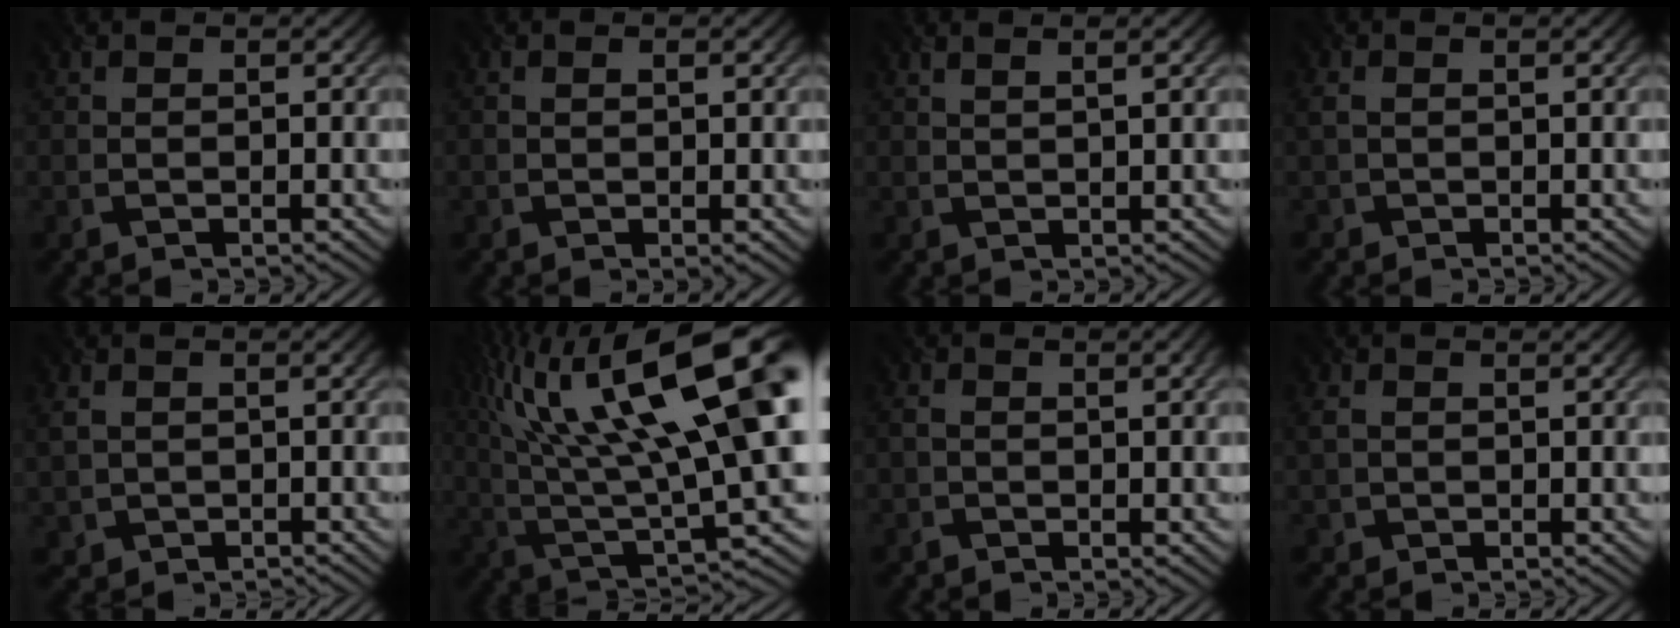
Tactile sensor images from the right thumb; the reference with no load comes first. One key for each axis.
{"total": 1.4, "fx": 0.3, "fy": 0.1, "fz": 1.4, "tx": -0.023, "ty": 0.004, "tz": 0.006}
{"total": 2.7, "fx": 1.4, "fy": 0.5, "fz": 2.3, "tx": -0.028, "ty": 0.008, "tz": 0.016}
{"total": 2.0, "fx": 0.6, "fy": 1.0, "fz": 1.6, "tx": -0.040, "ty": 0.005, "tz": 0.008}
{"total": 3.9, "fx": 0.1, "fy": 2.8, "fz": 2.7, "tx": -0.068, "ty": -0.009, "tz": 0.004}
{"total": 20.6, "fx": 7.2, "fy": 6.2, "fz": 18.2, "tx": -0.330, "ty": 0.034, "tz": 0.132}
{"total": 2.9, "fx": 0.0, "fy": 1.1, "fz": 2.7, "tx": -0.053, "ty": 0.002, "tz": 0.001}
{"total": 2.4, "fx": 0.3, "fy": 1.7, "fz": 1.7, "tx": -0.044, "ty": 0.002, "tz": 0.003}